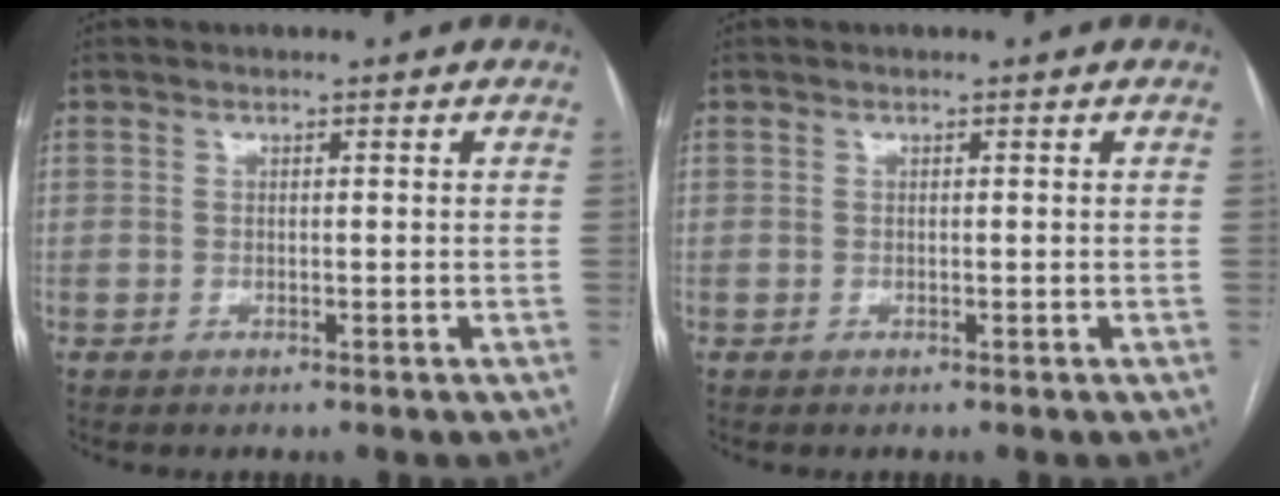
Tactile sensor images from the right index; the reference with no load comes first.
{"total": 0.0}